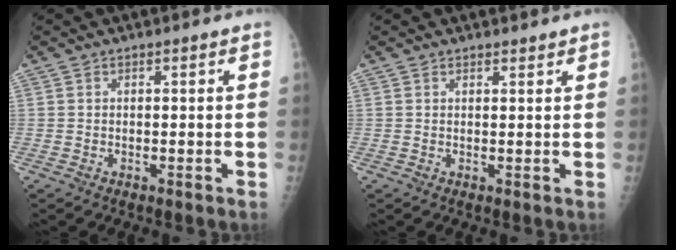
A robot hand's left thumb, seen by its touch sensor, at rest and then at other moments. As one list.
[{"total": 1.1, "force": [1.0, 0.4, 0.2], "torque": [0.004, -0.008, 0.014]}]